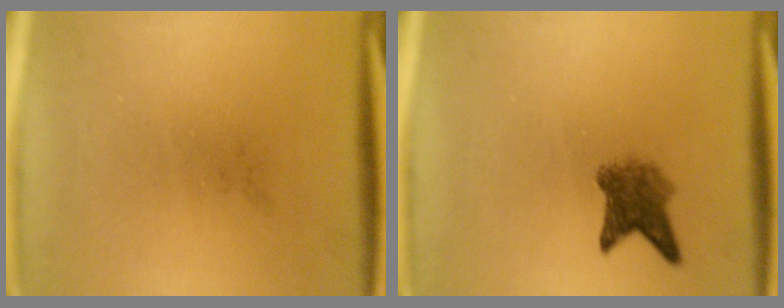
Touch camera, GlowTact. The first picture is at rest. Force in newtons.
{"total": 4.1}